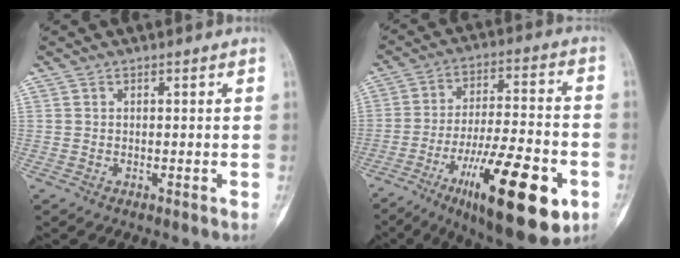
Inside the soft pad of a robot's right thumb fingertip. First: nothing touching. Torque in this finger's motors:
{"motor_torque": [1.48, 1.75, 0.67, -0.87, 0.08]}